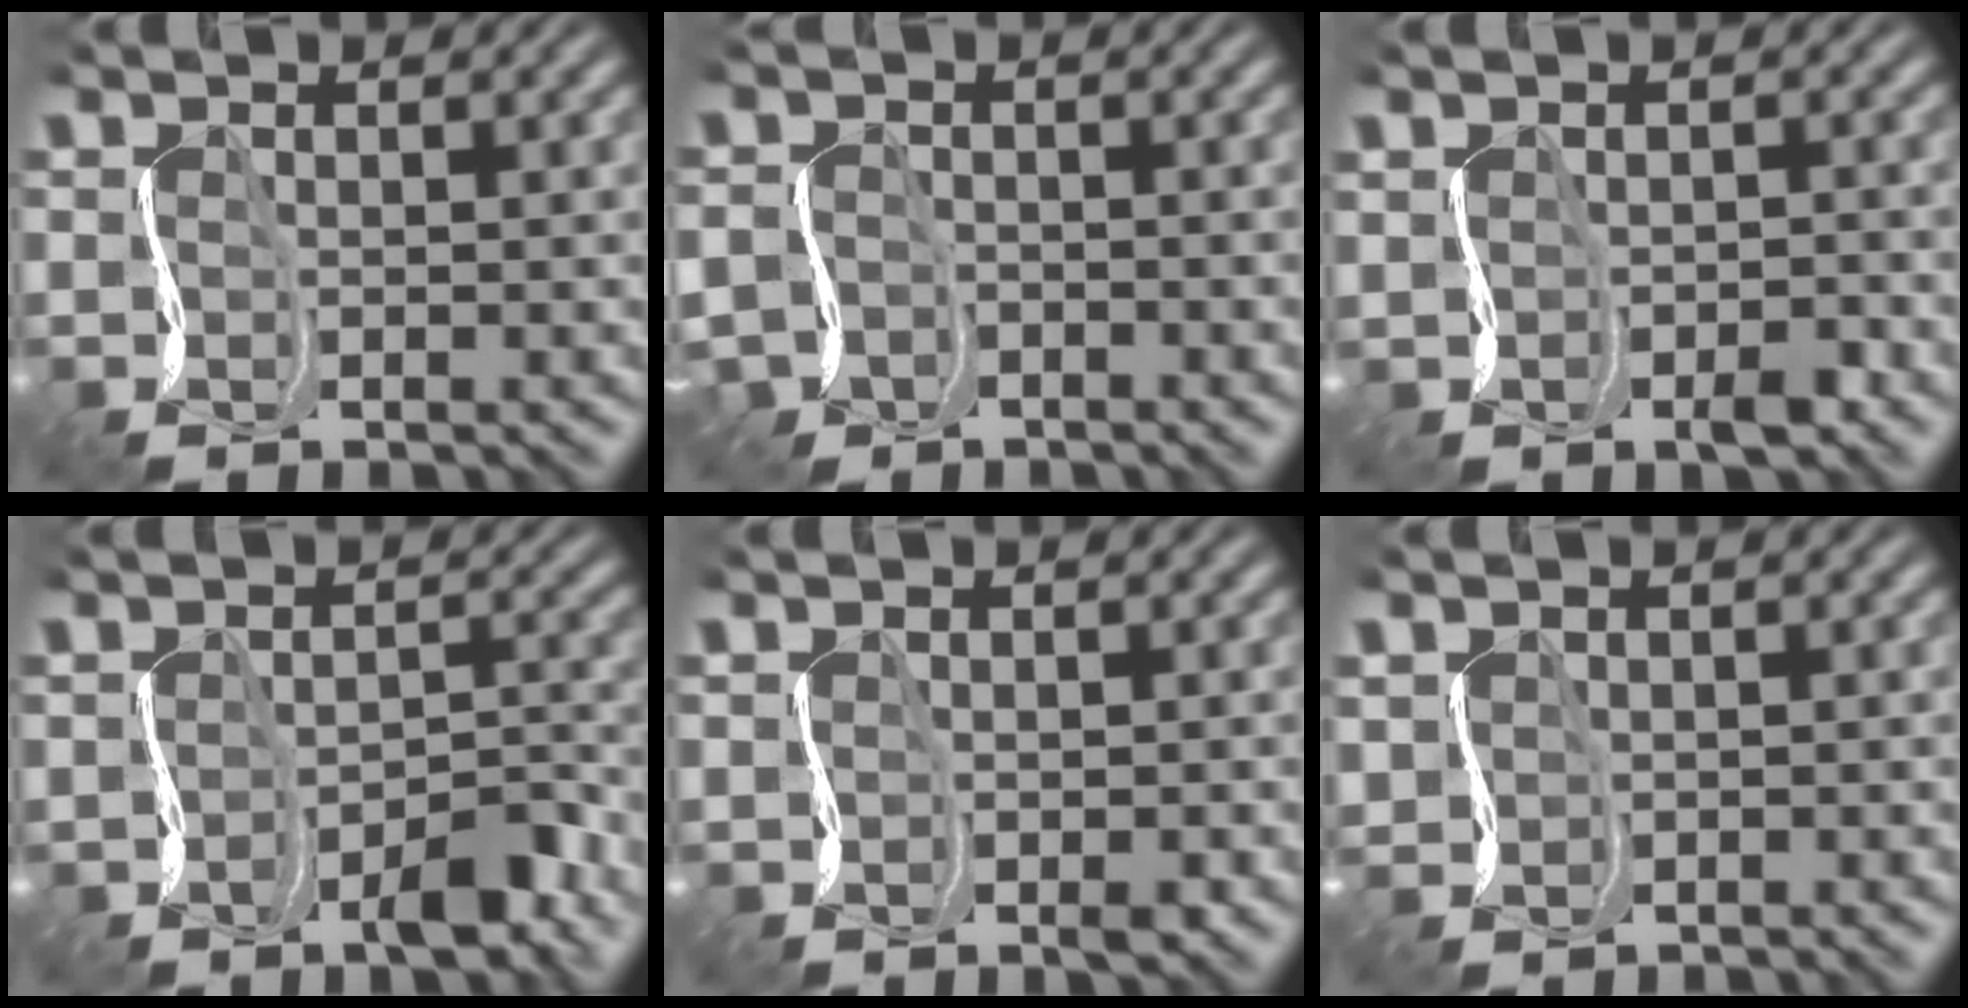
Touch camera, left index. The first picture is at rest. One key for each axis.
{"total": 5.0, "fx": -3.1, "fy": 3.5, "fz": 1.7, "tx": -0.015, "ty": -0.014, "tz": -0.059}
{"total": 2.5, "fx": -1.0, "fy": 1.3, "fz": 1.8, "tx": -0.030, "ty": -0.006, "tz": -0.017}
{"total": 4.4, "fx": -2.2, "fy": 2.0, "fz": 3.2, "tx": -0.044, "ty": -0.002, "tz": -0.038}
{"total": 1.8, "fx": -0.4, "fy": 1.0, "fz": 1.5, "tx": -0.025, "ty": -0.006, "tz": 0.000}
{"total": 1.1, "fx": 0.1, "fy": 1.0, "fz": 0.5, "tx": -0.018, "ty": -0.003, "tz": 0.004}